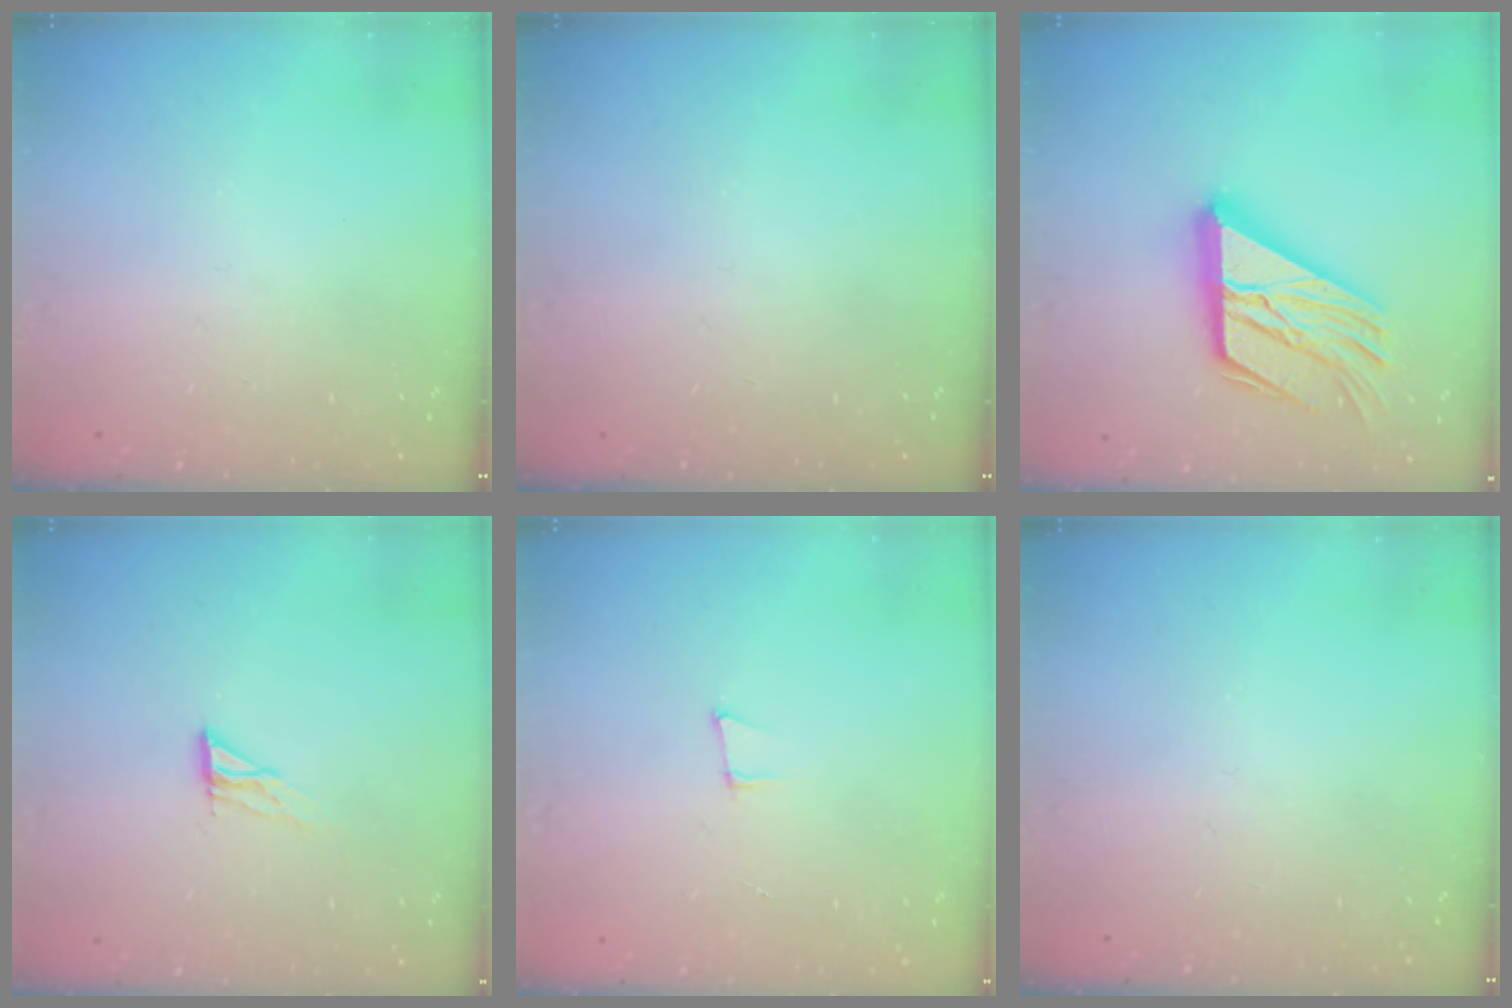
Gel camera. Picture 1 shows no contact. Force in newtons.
{"total": 0.0}
{"total": 21.7, "press": 21.6, "slide": 2.2}
{"total": 4.5, "press": 4.4, "slide": 0.4}
{"total": 5.0, "press": 4.1, "slide": 2.9}
{"total": 0.0}